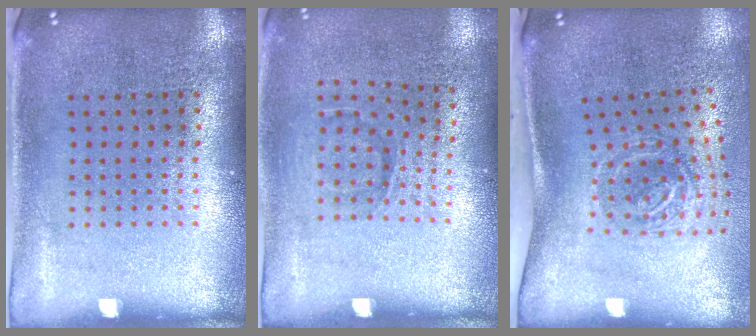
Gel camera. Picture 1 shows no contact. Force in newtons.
{"total": 0.9, "press": 0.6, "slide": 0.7}
{"total": 2.0, "press": 1.3, "slide": 1.6}